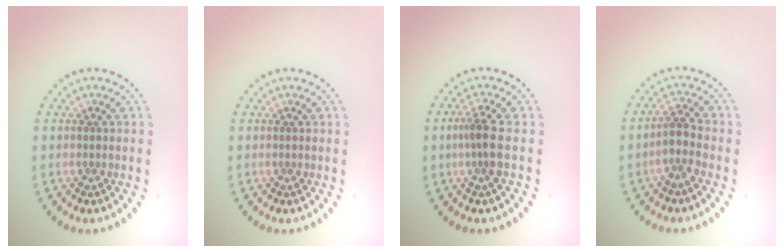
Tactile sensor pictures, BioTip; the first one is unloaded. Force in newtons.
{"total": 0.0}
{"total": 2.3, "press": 1.8, "slide": 1.6}
{"total": 2.3, "press": 1.8, "slide": 1.4}